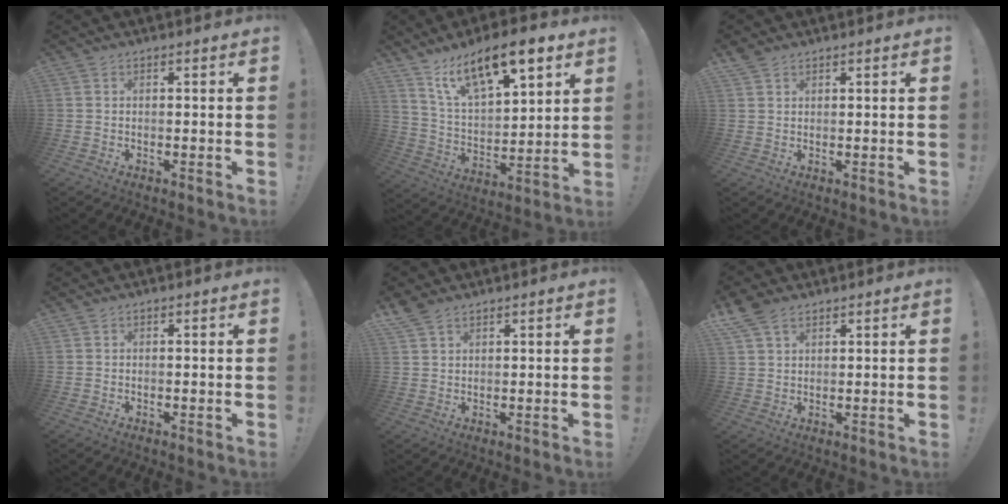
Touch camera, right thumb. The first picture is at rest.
{"total": 16.2, "force": [10.5, 6.0, 10.7], "torque": [-0.183, -0.067, 0.181]}
{"total": 2.2, "force": [1.9, 0.9, 0.7], "torque": [-0.007, -0.010, 0.035]}
{"total": 0.5, "force": [0.0, 0.5, -0.1], "torque": [-0.003, 0.004, 0.002]}
{"total": 4.0, "force": [3.3, 1.5, 1.7], "torque": [-0.029, -0.016, 0.064]}
{"total": 6.4, "force": [4.5, 3.3, 3.1], "torque": [-0.060, -0.014, 0.090]}